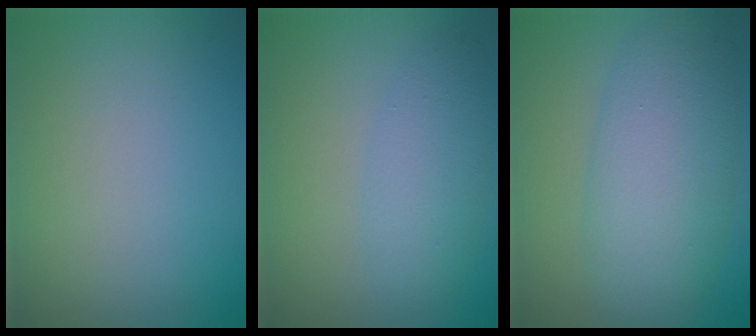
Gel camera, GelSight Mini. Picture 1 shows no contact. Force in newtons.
{"total": 3.4, "press": 3.4, "slide": 0.1}
{"total": 7.3, "press": 7.3, "slide": 0.1}